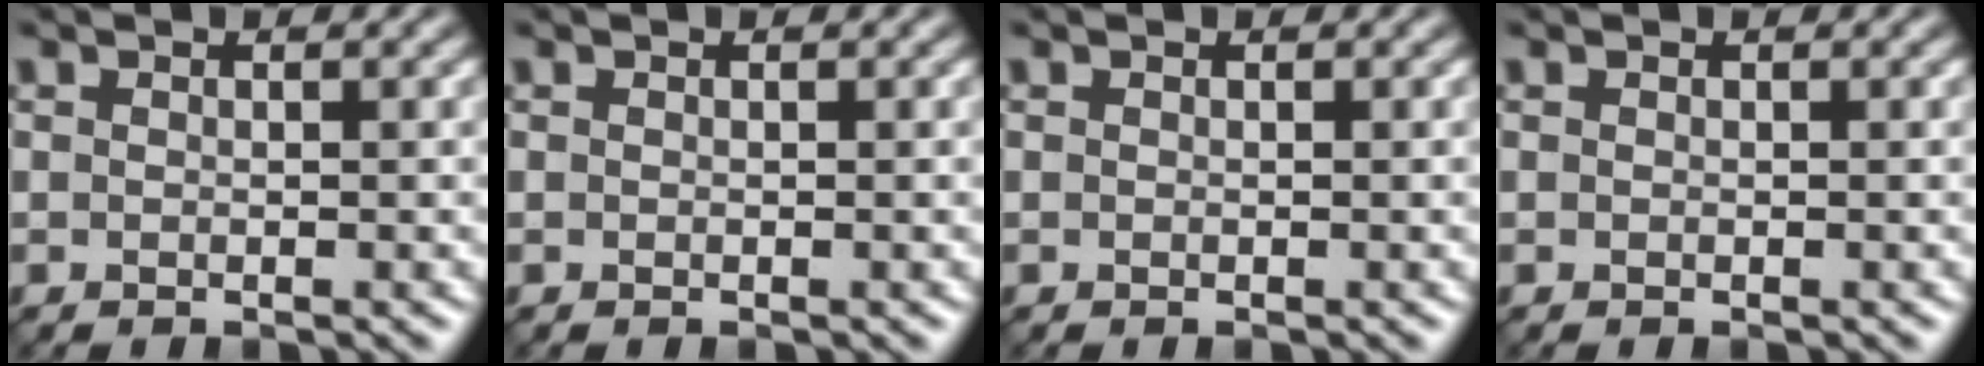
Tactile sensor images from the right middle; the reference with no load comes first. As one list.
[{"total": 0.0}, {"total": 0.0}, {"total": 0.0}]